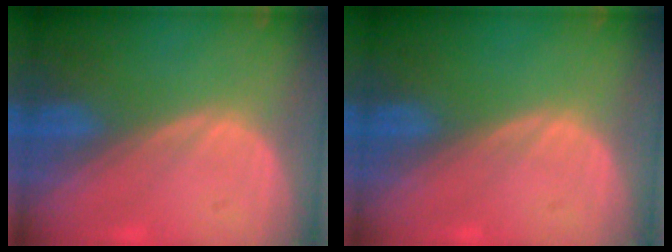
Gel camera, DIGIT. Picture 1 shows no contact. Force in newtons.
{"total": 0.0}